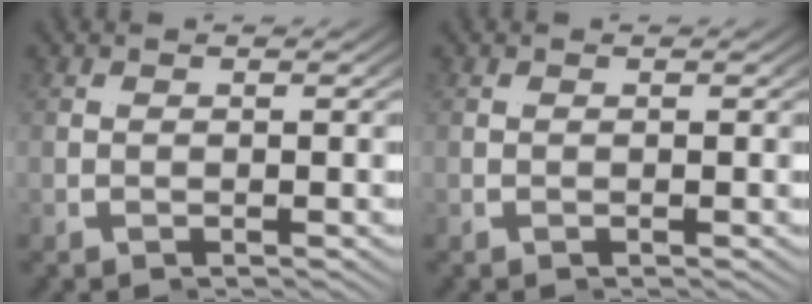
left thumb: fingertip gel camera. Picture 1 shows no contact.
{"total": 0.0}